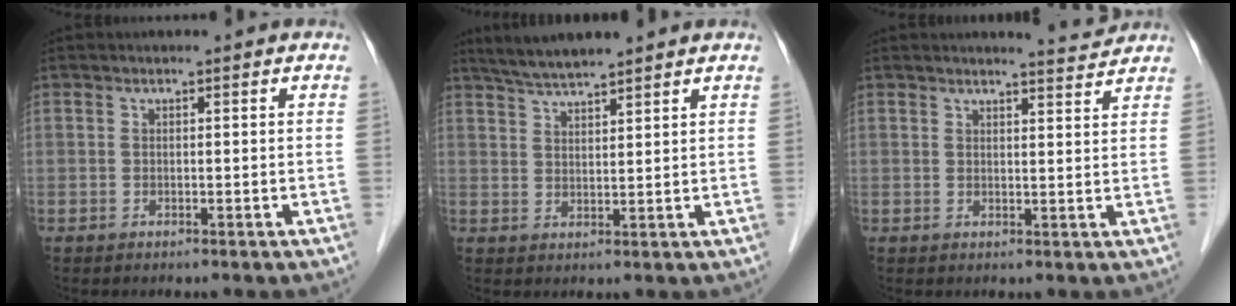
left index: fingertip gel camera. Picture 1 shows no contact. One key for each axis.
{"total": 5.9, "fx": 5.4, "fy": 0.0, "fz": 2.5, "tx": -0.050, "ty": 0.022, "tz": 0.102}
{"total": 3.0, "fx": 3.0, "fy": -0.4, "fz": 0.0, "tx": -0.010, "ty": -0.012, "tz": 0.039}